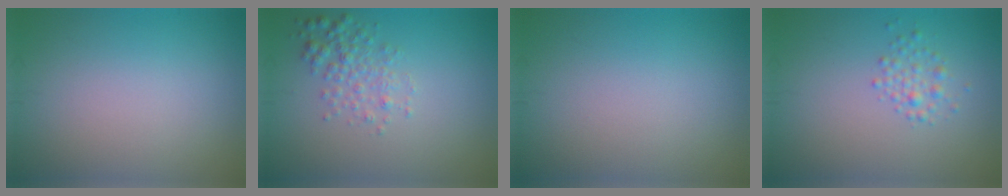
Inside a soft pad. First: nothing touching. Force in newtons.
{"total": 2.4, "press": 2.4, "slide": 0.1}
{"total": 0.0}
{"total": 1.7, "press": 1.7, "slide": 0.0}